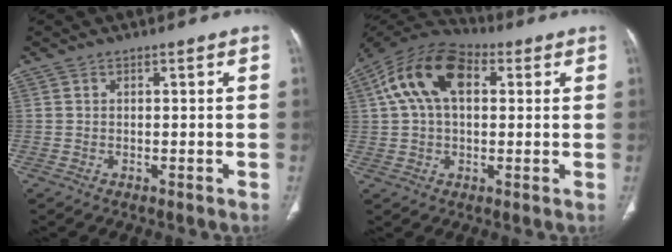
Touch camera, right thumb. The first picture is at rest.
{"total": 14.7, "force": [3.9, 8.8, 11.1], "torque": [-0.204, 0.031, 0.062]}